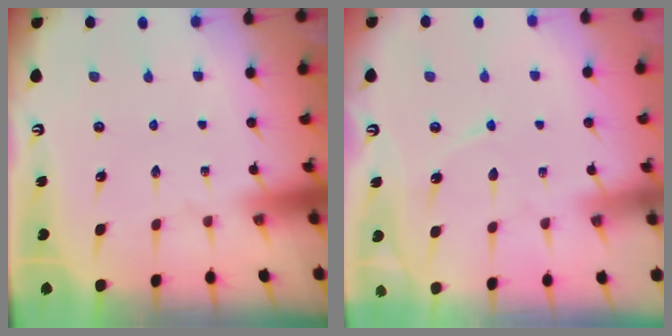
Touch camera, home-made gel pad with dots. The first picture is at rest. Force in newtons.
{"total": 4.3, "press": 4.3, "slide": 0.1}